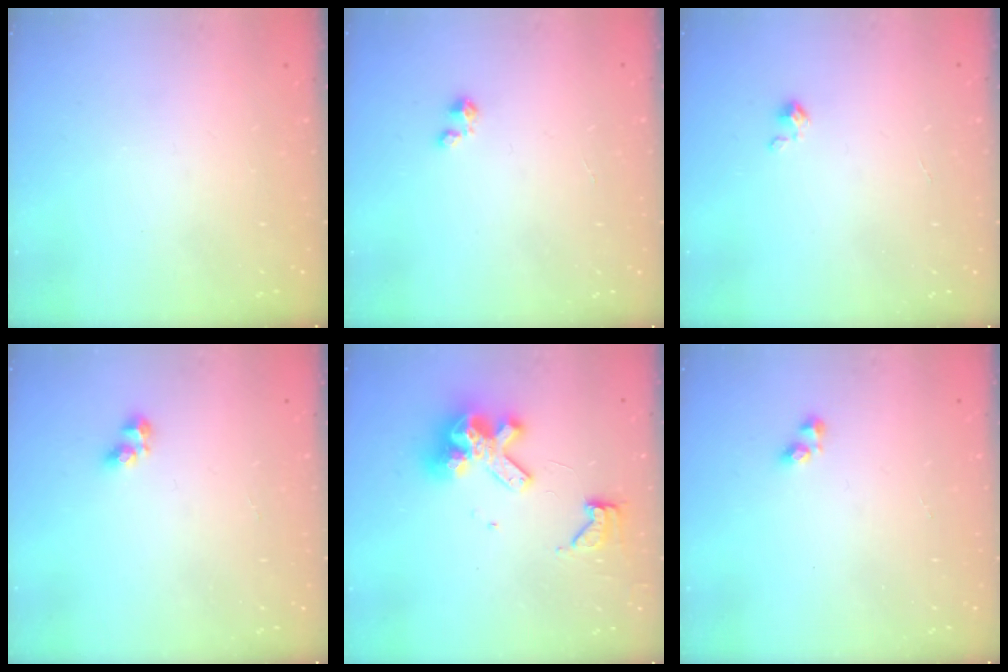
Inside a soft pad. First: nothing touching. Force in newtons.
{"total": 1.3, "press": 1.3, "slide": 0.3}
{"total": 1.1, "press": 1.1, "slide": 0.2}
{"total": 3.3, "press": 3.1, "slide": 1.3}
{"total": 14.9, "press": 14.7, "slide": 2.0}
{"total": 2.6, "press": 2.5, "slide": 0.6}